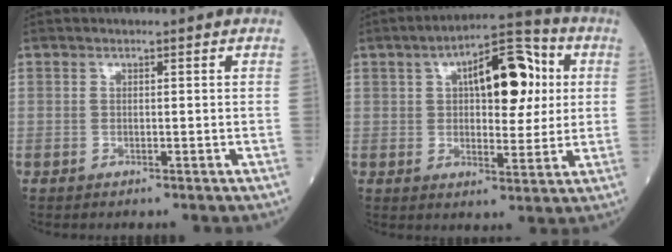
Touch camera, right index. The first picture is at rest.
{"total": 12.9, "force": [3.4, 5.2, 11.3], "torque": [-0.163, 0.033, 0.049]}